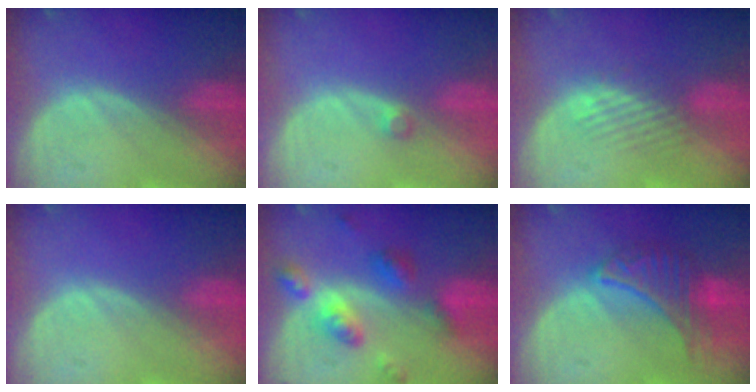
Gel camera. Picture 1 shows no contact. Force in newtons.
{"total": 1.3, "press": 1.1, "slide": 0.6}
{"total": 3.4, "press": 2.8, "slide": 1.9}
{"total": 0.0}
{"total": 7.2, "press": 7.2, "slide": 0.6}
{"total": 7.1, "press": 7.1, "slide": 0.2}